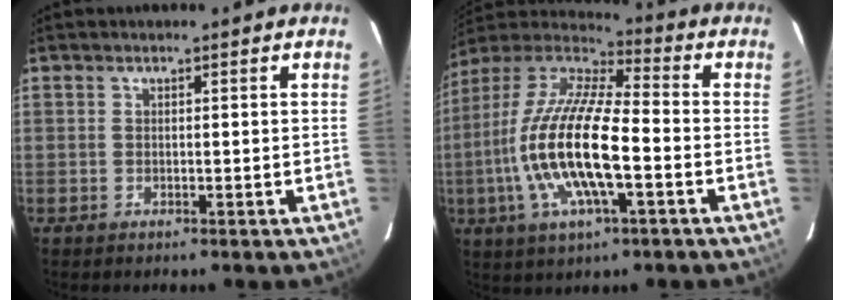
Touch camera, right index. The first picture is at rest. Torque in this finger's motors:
{"motor_torque": [1.35, -0.79, 1.06, 0.21]}